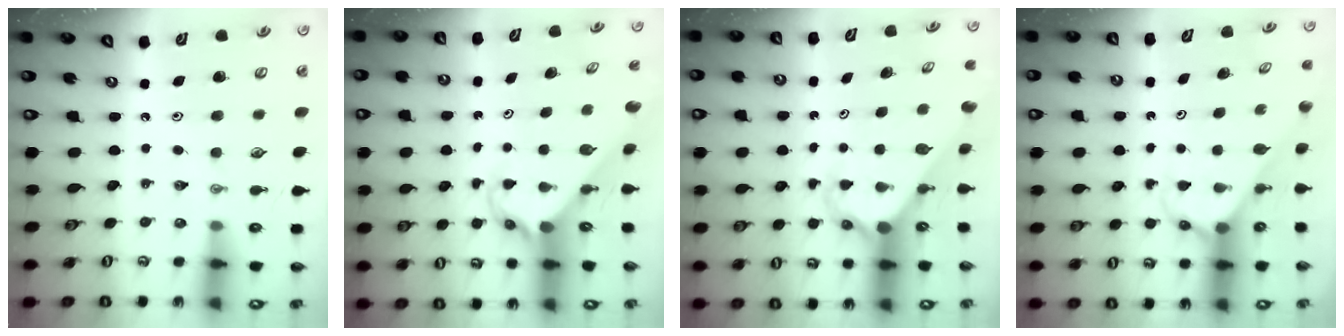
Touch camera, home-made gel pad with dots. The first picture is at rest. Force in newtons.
{"total": 2.6, "press": 2.6, "slide": 0.3}
{"total": 3.0, "press": 3.0, "slide": 0.2}
{"total": 2.9, "press": 2.9, "slide": 0.2}